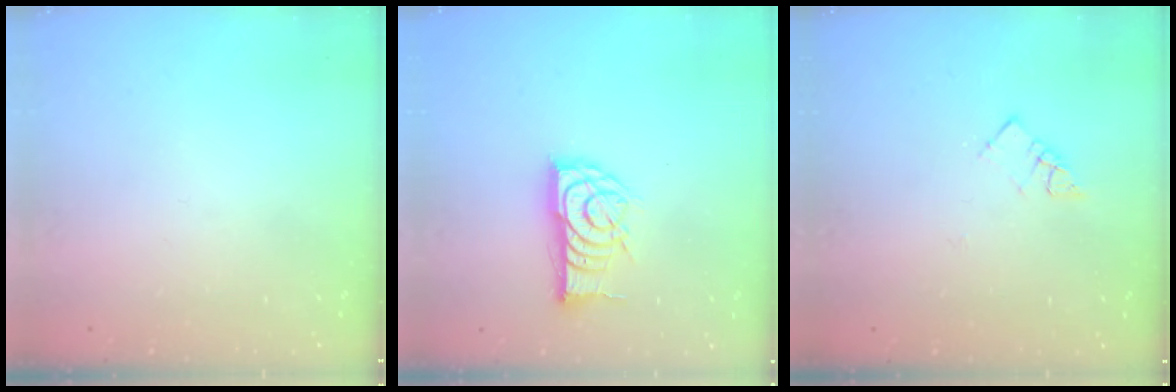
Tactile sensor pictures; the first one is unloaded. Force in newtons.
{"total": 13.1, "press": 13.1, "slide": 0.5}
{"total": 4.2, "press": 4.2, "slide": 0.4}